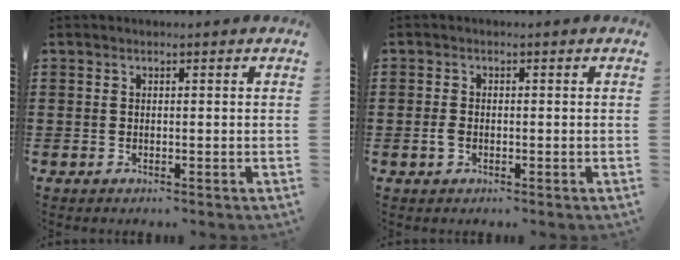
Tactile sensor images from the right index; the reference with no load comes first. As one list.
[{"total": 1.6, "force": [-0.5, 0.9, 1.2], "torque": [-0.032, -0.004, -0.011]}]